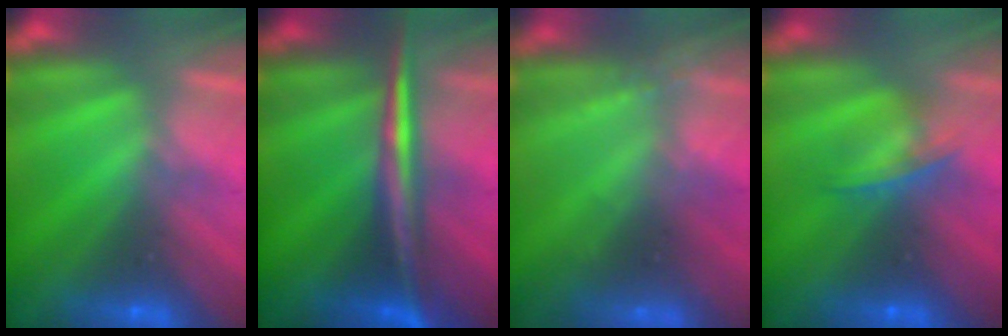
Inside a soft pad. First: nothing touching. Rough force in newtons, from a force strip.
{"total": 2.9}
{"total": 2.1}
{"total": 6.4}